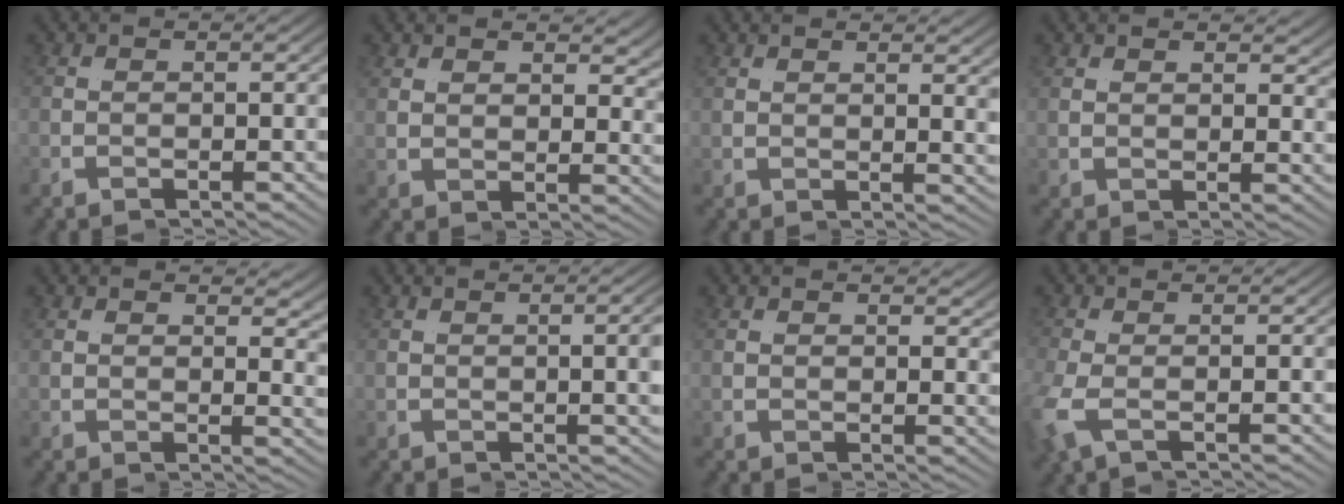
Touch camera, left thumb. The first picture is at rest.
{"total": 3.1, "force": [2.1, 1.0, 2.0], "torque": [-0.020, 0.007, 0.034]}
{"total": 2.3, "force": [1.7, -1.5, -0.2], "torque": [0.016, 0.015, 0.023]}
{"total": 2.0, "force": [1.7, 0.6, 1.0], "torque": [-0.006, 0.006, 0.027]}
{"total": 2.1, "force": [1.9, -0.8, 0.3], "torque": [0.006, 0.013, 0.027]}
{"total": 1.8, "force": [0.7, -1.4, 0.8], "torque": [0.001, 0.012, 0.011]}
{"total": 1.8, "force": [1.6, 0.3, 0.7], "torque": [-0.003, 0.006, 0.026]}
{"total": 0.9, "force": [-0.3, 0.1, 0.9], "torque": [-0.038, -0.006, -0.001]}